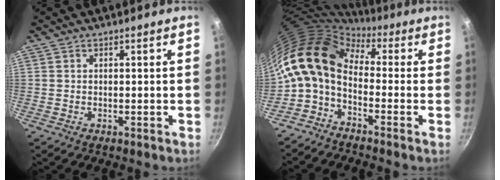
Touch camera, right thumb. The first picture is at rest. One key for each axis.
{"total": 12.8, "fx": 0.5, "fy": 8.1, "fz": 10.0, "tx": -0.189, "ty": 0.025, "tz": -0.013}